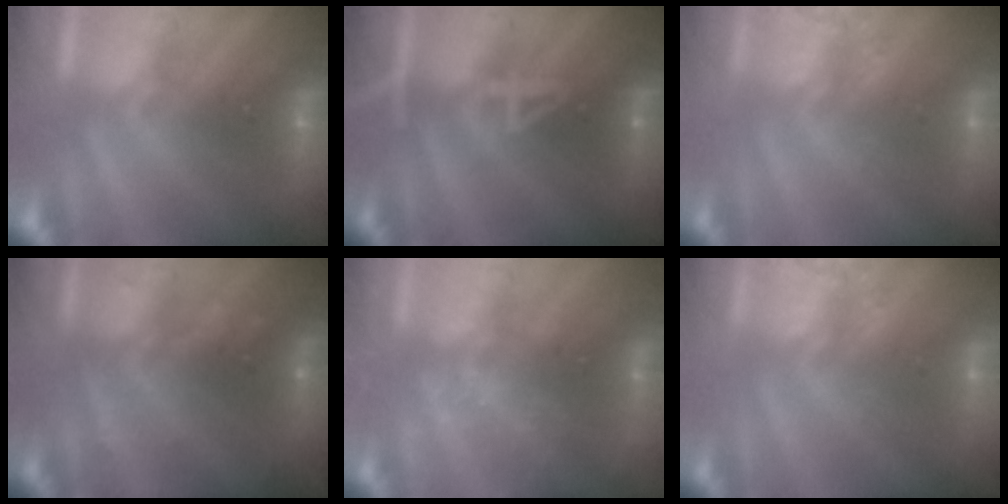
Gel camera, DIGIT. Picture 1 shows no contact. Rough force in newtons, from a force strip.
{"total": 4.4}
{"total": 1.9}
{"total": 2.4}
{"total": 2.4}
{"total": 1.9}